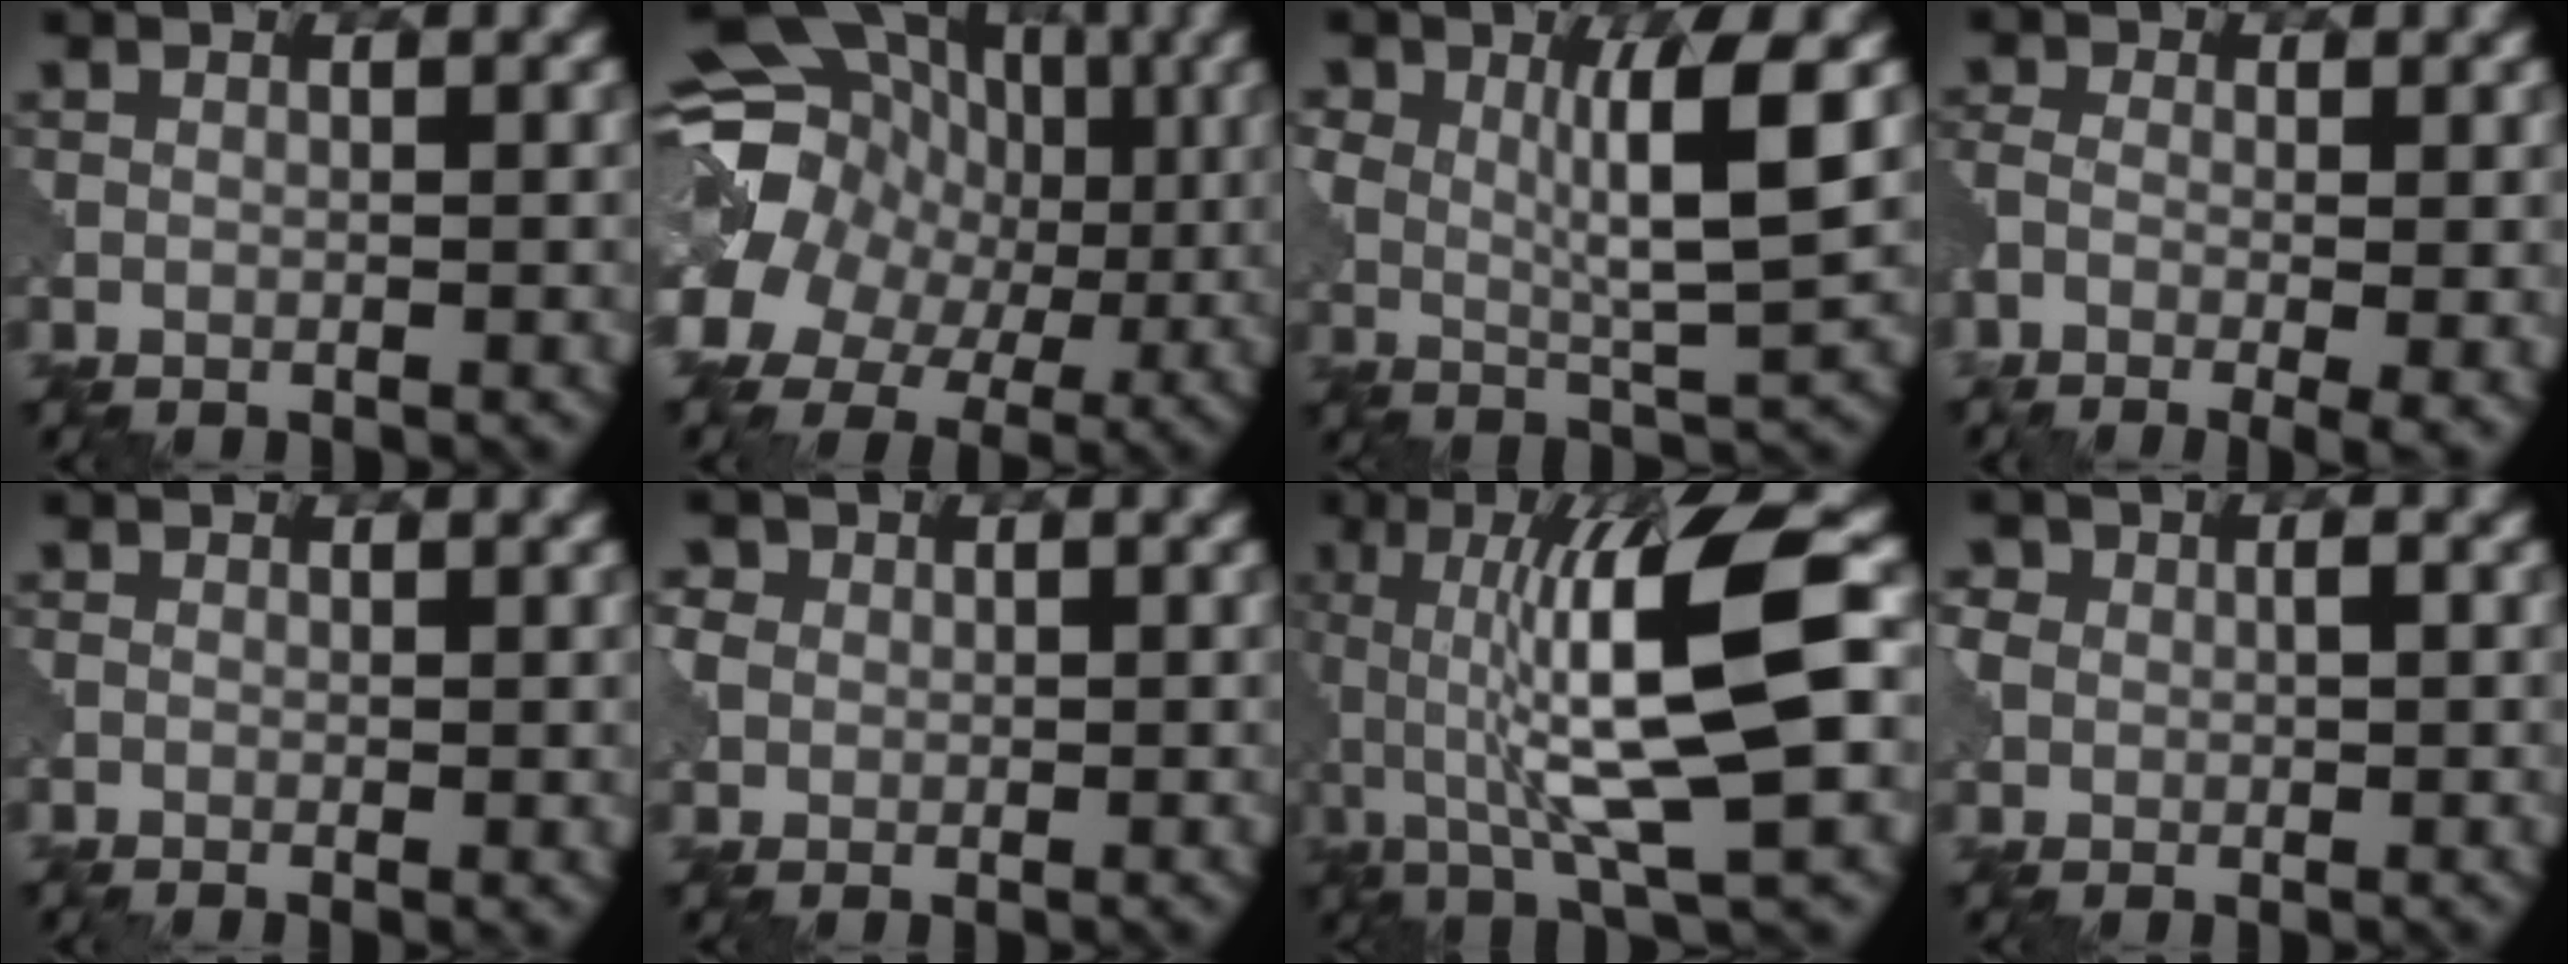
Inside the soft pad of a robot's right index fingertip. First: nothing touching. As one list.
[{"total": 14.7, "force": [2.1, 12.8, 6.9], "torque": [-0.152, 0.026, 0.023]}, {"total": 6.0, "force": [1.7, 1.5, 5.5], "torque": [-0.103, -0.001, 0.034]}, {"total": 6.2, "force": [-2.4, 2.8, 4.9], "torque": [-0.083, -0.004, -0.019]}, {"total": 1.1, "force": [-0.2, 0.5, 1.0], "torque": [-0.013, 0.001, 0.002]}, {"total": 2.1, "force": [0.5, 2.0, 0.5], "torque": [-0.022, 0.005, 0.011]}, {"total": 10.6, "force": [0.3, 2.2, 10.4], "torque": [-0.175, 0.008, 0.014]}, {"total": 2.1, "force": [0.4, 1.8, 1.0], "torque": [-0.031, 0.006, 0.009]}]